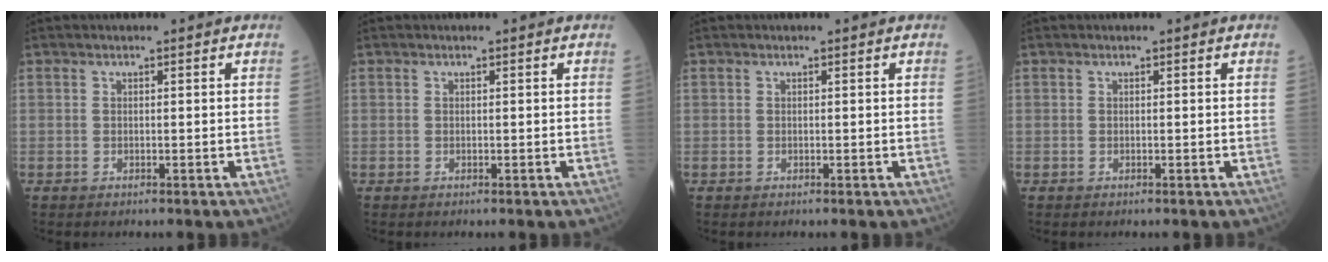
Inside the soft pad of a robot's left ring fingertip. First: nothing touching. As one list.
[{"total": 0.0}, {"total": 0.0}, {"total": 0.0}]